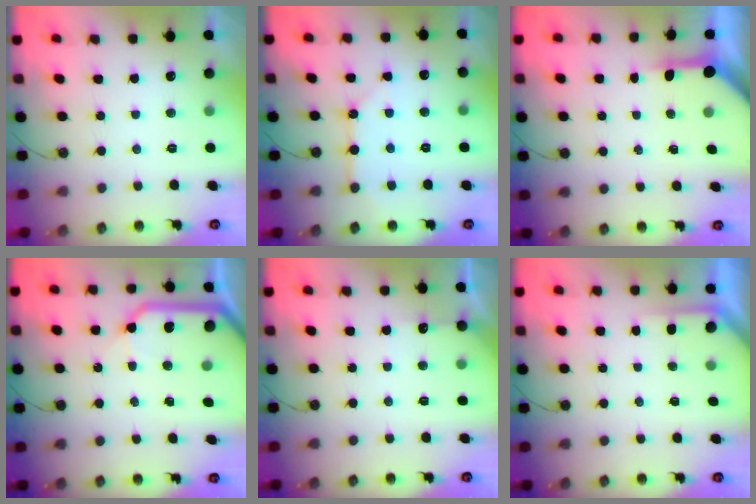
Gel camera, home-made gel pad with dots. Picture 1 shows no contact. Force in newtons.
{"total": 5.1, "press": 5.1, "slide": 0.5}
{"total": 4.2, "press": 4.2, "slide": 0.4}
{"total": 14.1, "press": 14.1, "slide": 1.0}
{"total": 2.8, "press": 2.8, "slide": 0.4}
{"total": 1.7, "press": 1.7, "slide": 0.3}